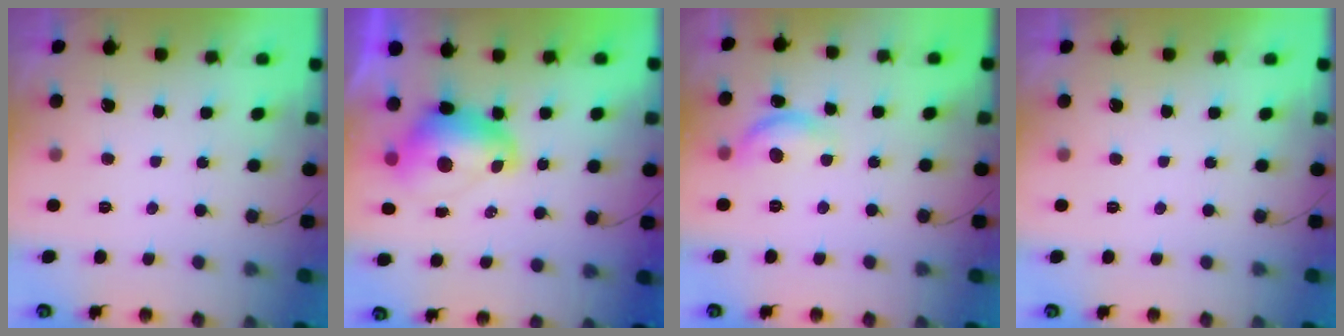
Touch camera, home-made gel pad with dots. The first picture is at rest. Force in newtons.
{"total": 9.6, "press": 9.5, "slide": 1.1}
{"total": 10.1, "press": 10.0, "slide": 0.7}
{"total": 0.0}